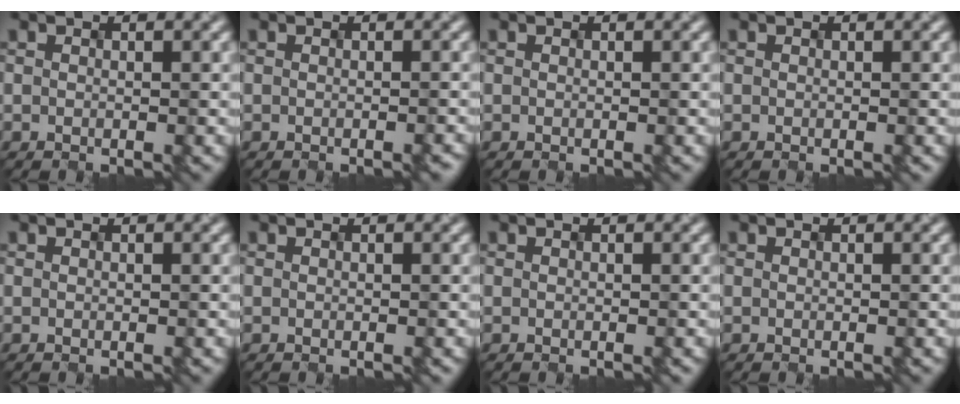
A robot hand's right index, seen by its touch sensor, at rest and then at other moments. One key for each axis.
{"total": 0.7, "fx": -0.3, "fy": 0.3, "fz": 0.6, "tx": -0.002, "ty": 0.002, "tz": -0.005}
{"total": 0.0}
{"total": 0.0}
{"total": 0.0}
{"total": 0.0}
{"total": 0.0}
{"total": 0.0}